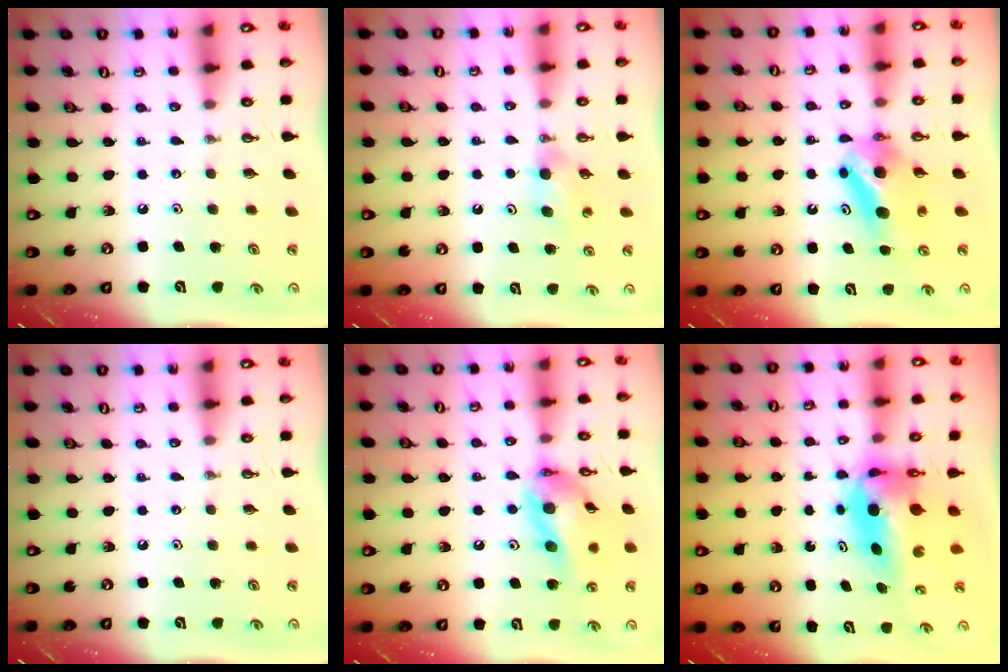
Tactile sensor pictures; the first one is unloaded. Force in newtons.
{"total": 4.8, "press": 4.8, "slide": 0.5}
{"total": 9.6, "press": 5.5, "slide": 7.9}
{"total": 0.0}
{"total": 16.7, "press": 16.2, "slide": 4.1}
{"total": 7.4, "press": 7.2, "slide": 1.8}